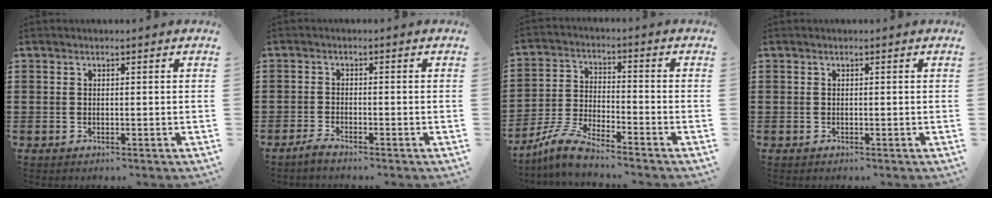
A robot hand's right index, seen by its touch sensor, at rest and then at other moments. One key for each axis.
{"total": 1.6, "fx": -1.5, "fy": -0.1, "fz": 0.6, "tx": -0.020, "ty": -0.005, "tz": -0.030}
{"total": 6.5, "fx": -6.0, "fy": 0.2, "fz": 2.7, "tx": -0.077, "ty": -0.011, "tz": -0.120}
{"total": 0.0}